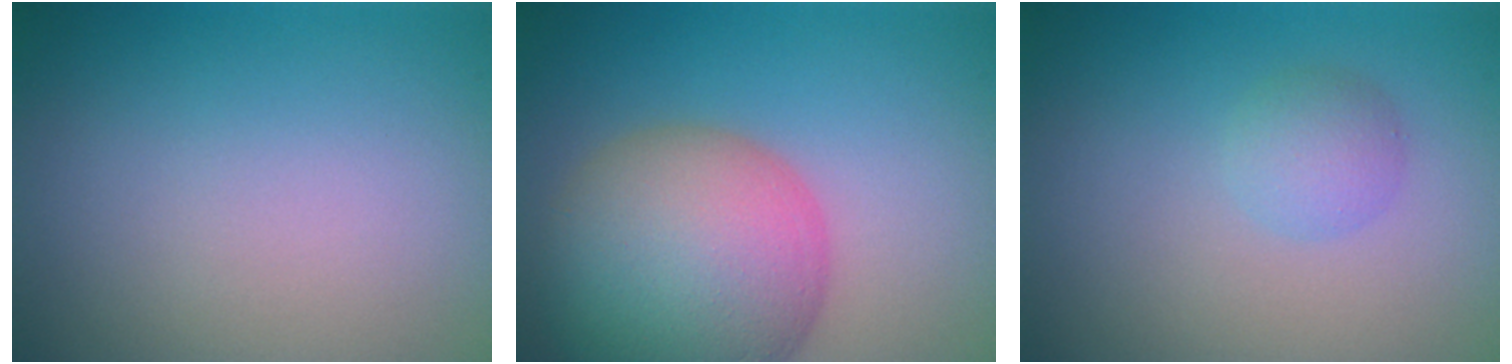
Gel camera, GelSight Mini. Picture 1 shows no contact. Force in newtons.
{"total": 11.2, "press": 11.2, "slide": 0.6}
{"total": 1.9, "press": 1.9, "slide": 0.1}